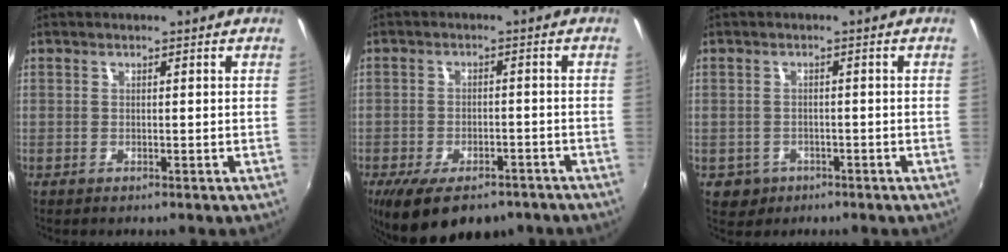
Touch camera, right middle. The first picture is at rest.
{"total": 13.6, "force": [-9.4, 6.0, 7.7], "torque": [-0.157, -0.031, -0.141]}
{"total": 4.2, "force": [-1.6, 3.8, 1.2], "torque": [-0.034, -0.001, -0.018]}